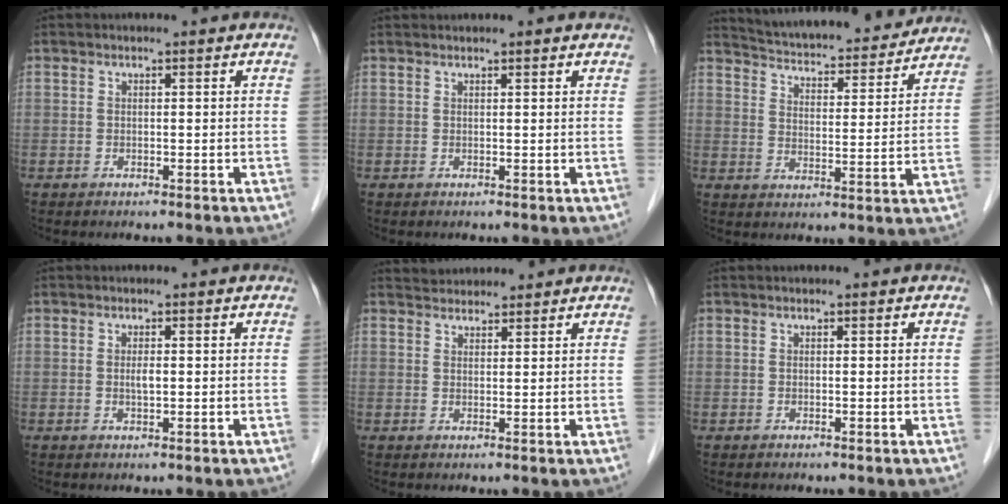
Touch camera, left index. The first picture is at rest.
{"total": 2.0, "force": [1.8, 0.2, 0.7], "torque": [-0.009, 0.022, 0.024]}
{"total": 19.8, "force": [18.5, 3.7, 6.0], "torque": [-0.092, -0.001, 0.251]}
{"total": 1.1, "force": [0.0, 0.2, 1.1], "torque": [-0.020, -0.003, -0.001]}
{"total": 3.8, "force": [3.6, 1.1, 0.2], "torque": [-0.005, 0.028, 0.056]}
{"total": 0.0}